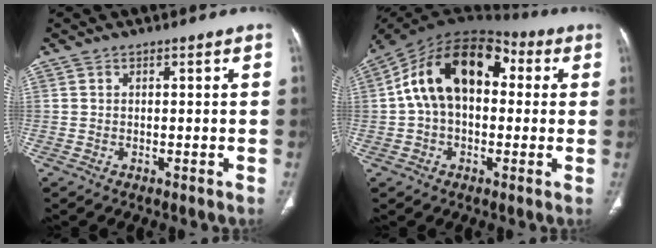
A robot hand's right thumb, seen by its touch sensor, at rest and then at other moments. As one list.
[{"total": 17.8, "force": [2.7, 11.3, 13.5], "torque": [-0.214, 0.048, 0.034]}]